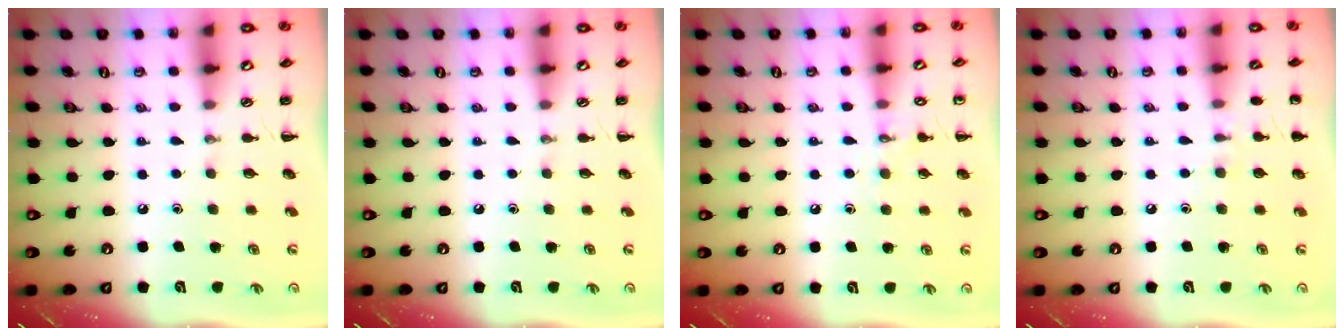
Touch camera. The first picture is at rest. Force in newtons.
{"total": 0.0}
{"total": 7.4, "press": 7.1, "slide": 1.9}
{"total": 6.4, "press": 6.1, "slide": 1.8}